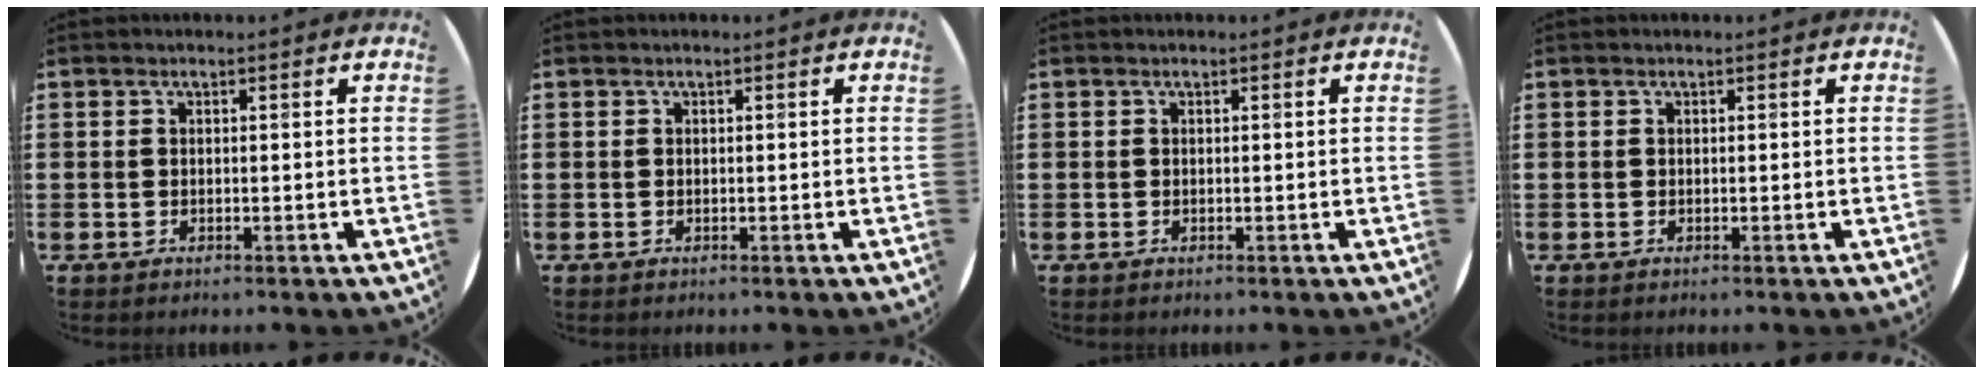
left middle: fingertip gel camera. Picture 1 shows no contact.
{"total": 0.0}
{"total": 0.0}
{"total": 0.0}